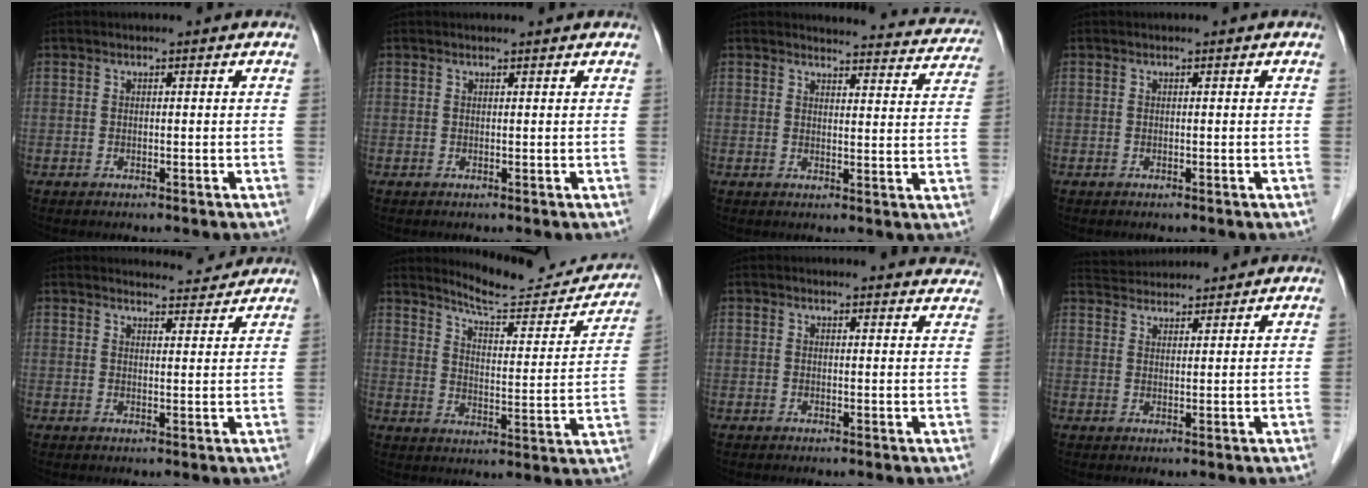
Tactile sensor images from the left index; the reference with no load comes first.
{"total": 0.5, "force": [0.5, 0.0, 0.2], "torque": [-0.010, 0.003, 0.003]}
{"total": 13.8, "force": [13.4, 2.9, 1.9], "torque": [0.015, -0.048, 0.119]}
{"total": 0.0}
{"total": 4.6, "force": [4.6, 0.6, 0.1], "torque": [-0.005, -0.002, 0.050]}
{"total": 14.7, "force": [14.0, 2.0, 3.8], "torque": [-0.046, -0.046, 0.177]}
{"total": 9.3, "force": [9.0, 1.8, 1.2], "torque": [0.020, -0.013, 0.067]}
{"total": 6.4, "force": [6.2, 0.8, 1.2], "torque": [-0.026, 0.030, 0.101]}